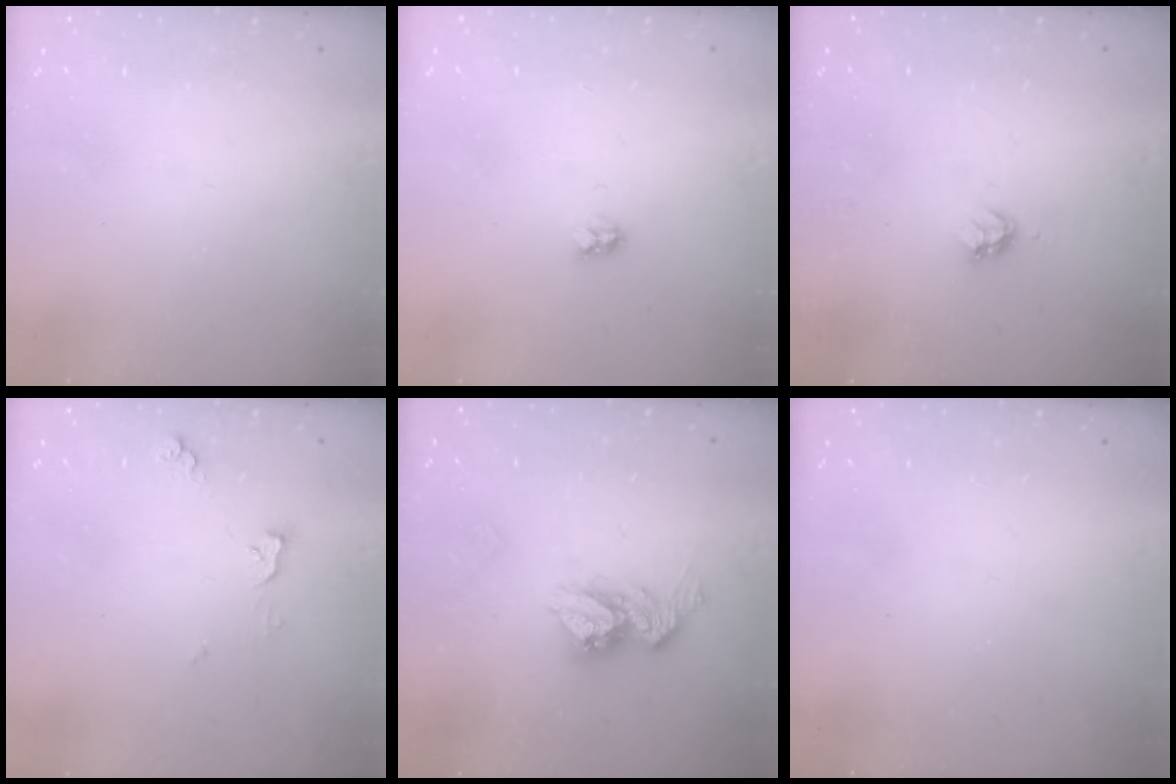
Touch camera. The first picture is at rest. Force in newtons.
{"total": 2.9, "press": 2.9, "slide": 0.3}
{"total": 3.2, "press": 3.1, "slide": 0.5}
{"total": 5.7, "press": 5.6, "slide": 0.9}
{"total": 10.7, "press": 10.6, "slide": 1.0}
{"total": 0.0}